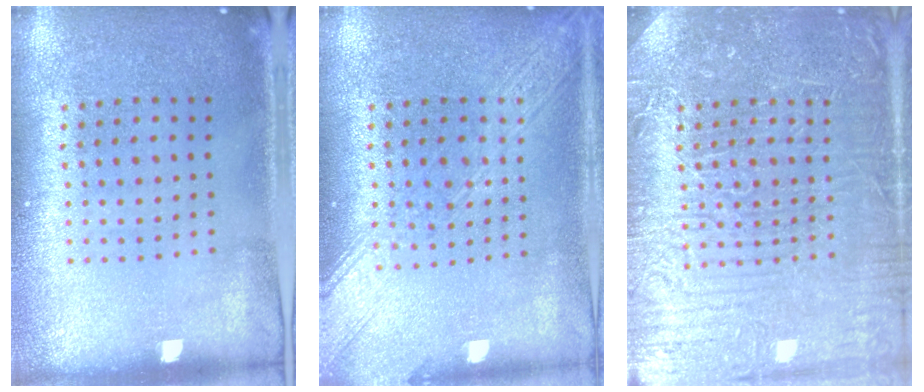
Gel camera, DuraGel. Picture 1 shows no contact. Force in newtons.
{"total": 3.3, "press": 3.2, "slide": 0.4}
{"total": 6.0, "press": 6.0, "slide": 0.7}